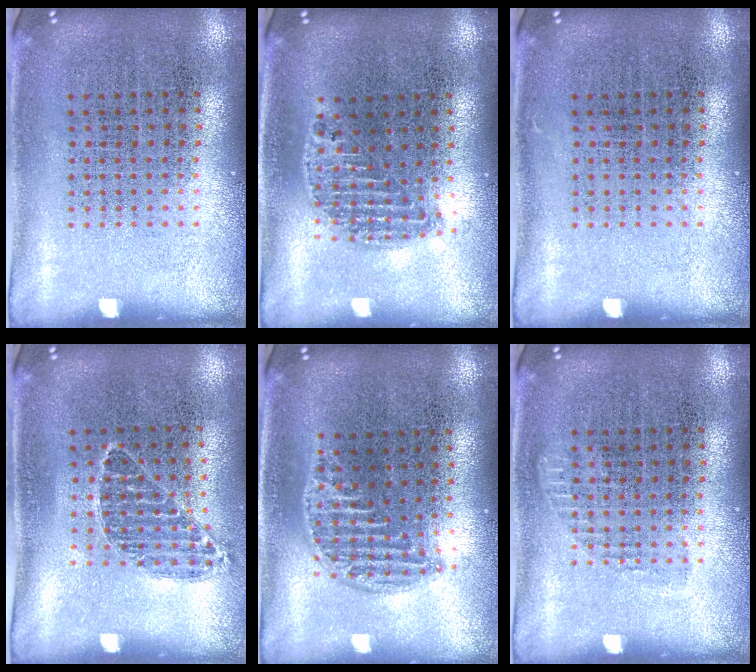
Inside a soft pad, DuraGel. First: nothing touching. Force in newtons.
{"total": 1.2, "press": 1.1, "slide": 0.5}
{"total": 0.0}
{"total": 0.9, "press": 0.7, "slide": 0.5}
{"total": 1.3, "press": 1.1, "slide": 0.6}
{"total": 0.7, "press": 0.7, "slide": 0.3}